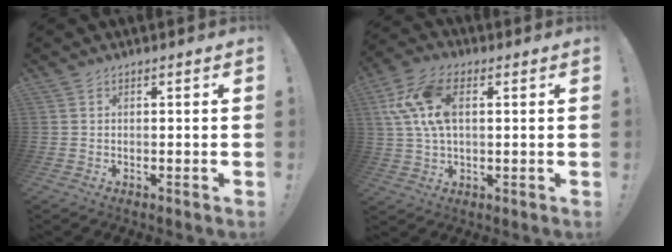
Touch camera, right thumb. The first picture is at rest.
{"total": 14.3, "force": [4.0, 8.8, 10.6], "torque": [-0.215, 0.004, 0.078]}